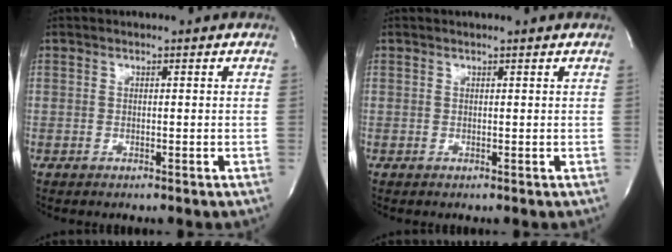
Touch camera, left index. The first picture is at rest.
{"total": 1.6, "force": [1.4, -0.2, 0.6], "torque": [-0.014, 0.009, 0.019]}